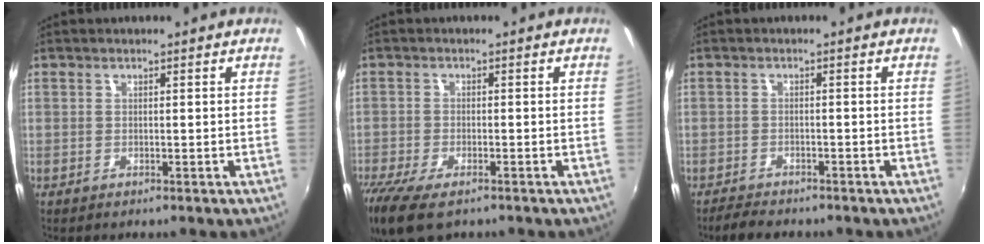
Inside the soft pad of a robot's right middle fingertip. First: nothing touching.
{"total": 11.3, "force": [-8.0, 4.3, 6.7], "torque": [-0.165, -0.052, -0.146]}
{"total": 4.2, "force": [-3.8, 1.4, 1.2], "torque": [-0.041, -0.010, -0.064]}